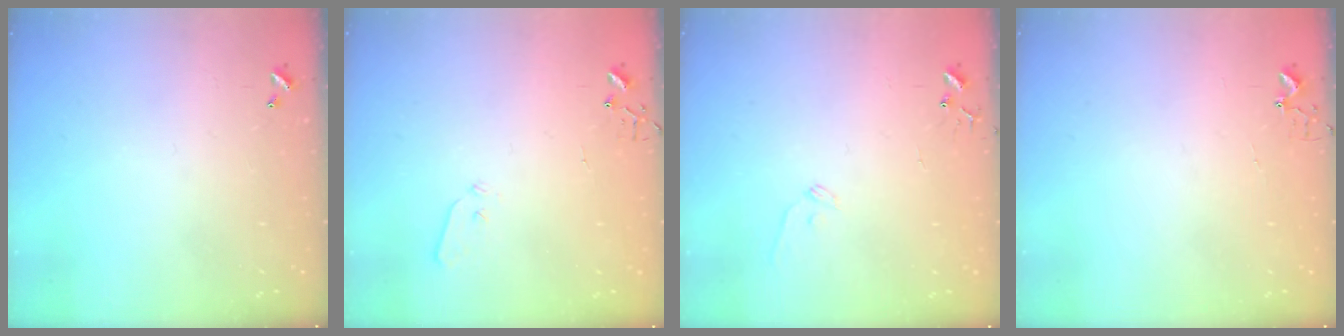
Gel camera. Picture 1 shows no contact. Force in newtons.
{"total": 4.0, "press": 3.9, "slide": 0.6}
{"total": 6.6, "press": 6.6, "slide": 0.6}
{"total": 3.7, "press": 3.7, "slide": 0.2}